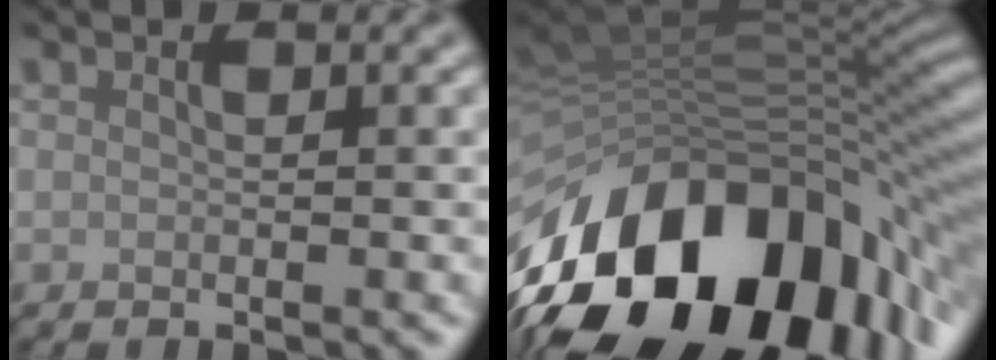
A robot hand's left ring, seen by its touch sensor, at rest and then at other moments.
{"total": 17.6, "force": [-6.2, 10.4, 12.8], "torque": [-0.214, -0.004, -0.104]}